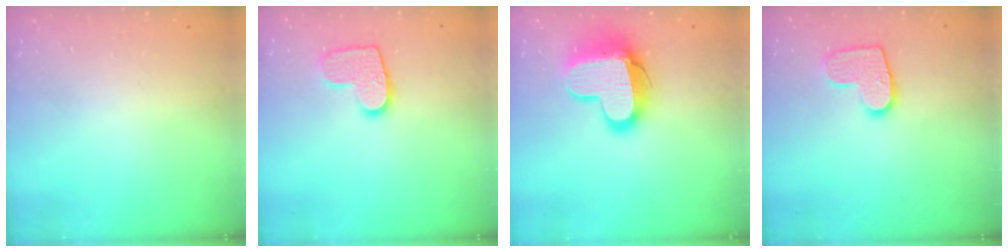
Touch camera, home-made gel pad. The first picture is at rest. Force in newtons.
{"total": 10.3, "press": 10.3, "slide": 0.4}
{"total": 15.0, "press": 14.9, "slide": 1.3}
{"total": 10.3, "press": 10.3, "slide": 0.4}